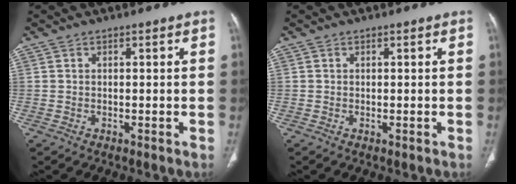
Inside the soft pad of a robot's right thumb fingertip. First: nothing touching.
{"total": 0.0}